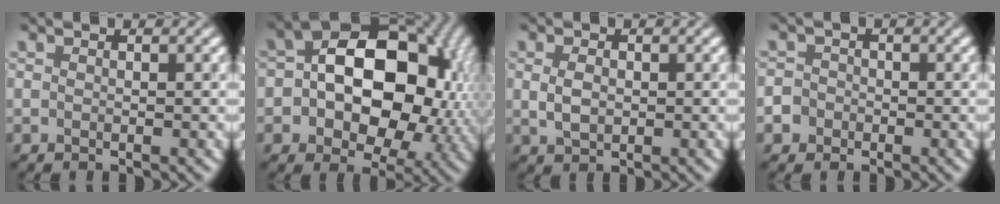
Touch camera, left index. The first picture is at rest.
{"total": 14.2, "force": [0.6, 9.6, 10.5], "torque": [-0.125, 0.016, 0.007]}
{"total": 2.1, "force": [0.2, 1.5, 1.5], "torque": [-0.032, 0.000, 0.004]}
{"total": 3.7, "force": [-1.5, 3.3, 0.8], "torque": [0.005, 0.002, -0.049]}